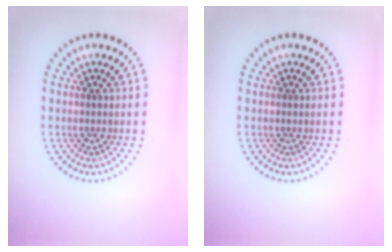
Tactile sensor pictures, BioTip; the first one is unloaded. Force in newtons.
{"total": 0.0}